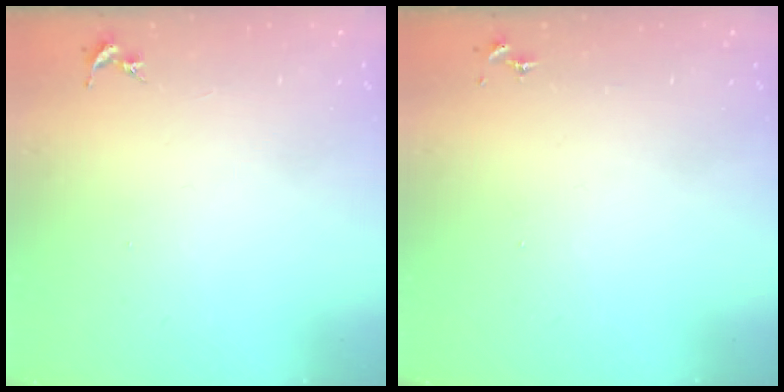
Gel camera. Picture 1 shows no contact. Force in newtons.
{"total": 0.0}